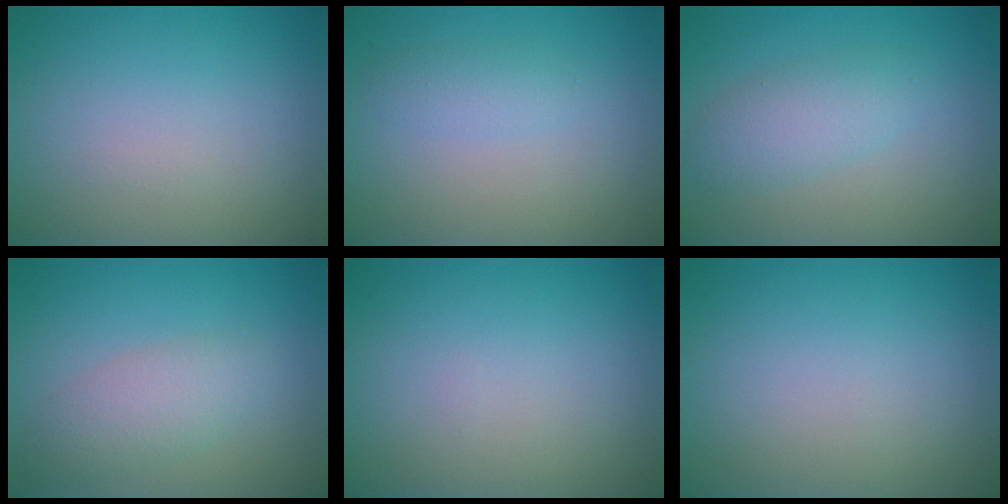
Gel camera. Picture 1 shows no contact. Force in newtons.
{"total": 1.4, "press": 1.4, "slide": 0.1}
{"total": 2.9, "press": 2.9, "slide": 0.1}
{"total": 3.2, "press": 3.2, "slide": 0.3}
{"total": 0.0}
{"total": 0.0}